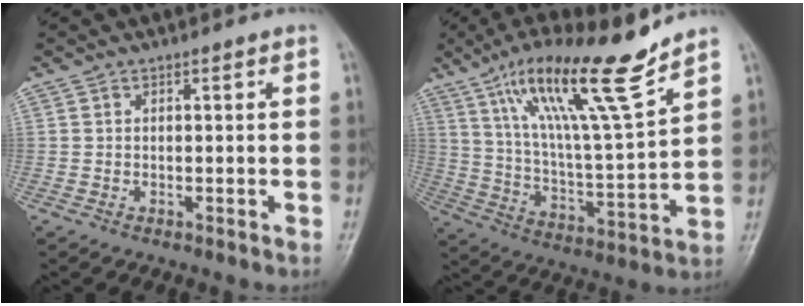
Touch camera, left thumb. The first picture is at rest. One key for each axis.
{"total": 19.2, "fx": 12.9, "fy": 2.0, "fz": 14.1, "tx": -0.227, "ty": -0.064, "tz": 0.227}